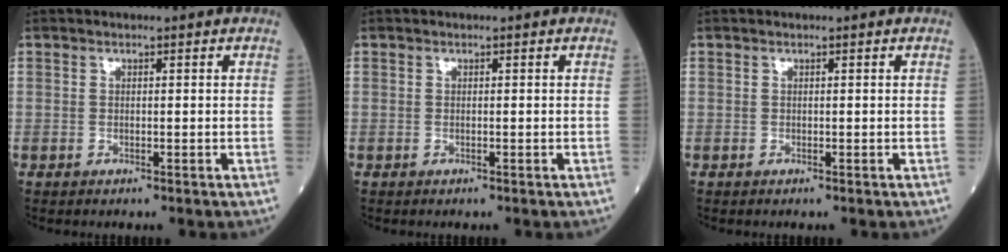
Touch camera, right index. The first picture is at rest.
{"total": 0.0}
{"total": 0.0}